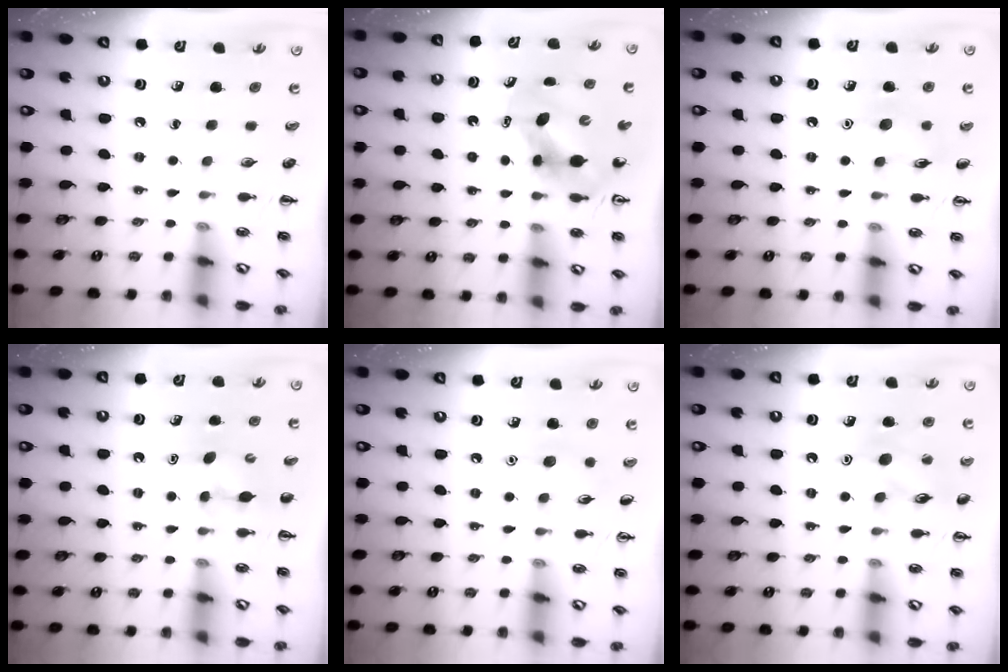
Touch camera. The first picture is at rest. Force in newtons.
{"total": 5.3, "press": 5.3, "slide": 0.9}
{"total": 7.2, "press": 7.2, "slide": 0.5}
{"total": 4.1, "press": 3.9, "slide": 1.0}
{"total": 5.8, "press": 5.6, "slide": 1.7}
{"total": 10.1, "press": 10.0, "slide": 1.3}